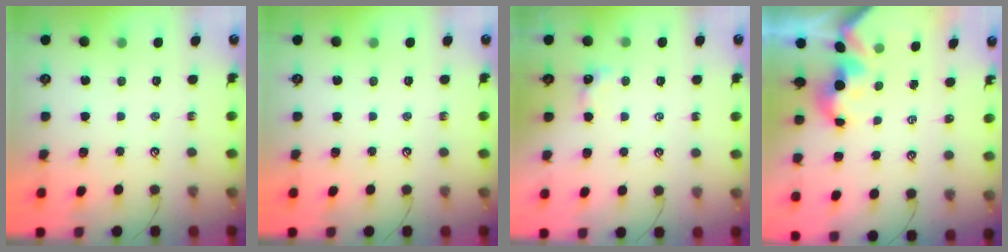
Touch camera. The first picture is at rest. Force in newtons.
{"total": 0.0}
{"total": 0.8, "press": 0.8, "slide": 0.3}
{"total": 1.8, "press": 1.7, "slide": 0.4}